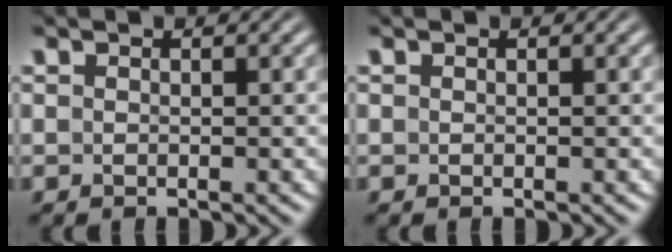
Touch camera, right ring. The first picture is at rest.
{"total": 0.0}